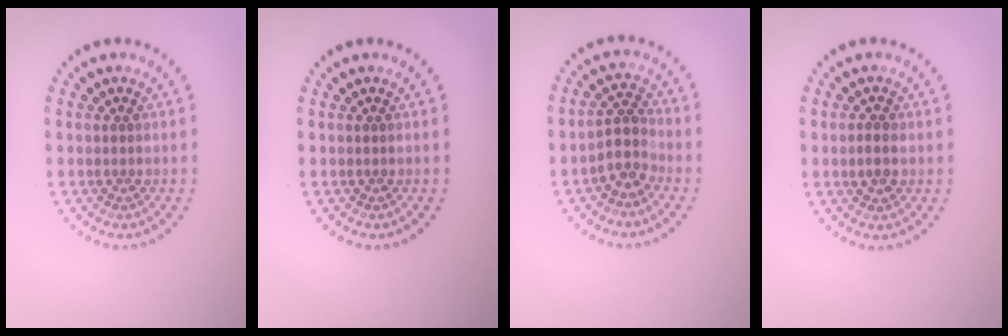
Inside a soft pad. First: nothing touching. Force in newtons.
{"total": 0.0}
{"total": 2.5, "press": 2.0, "slide": 1.6}
{"total": 1.3, "press": 1.3, "slide": 0.0}